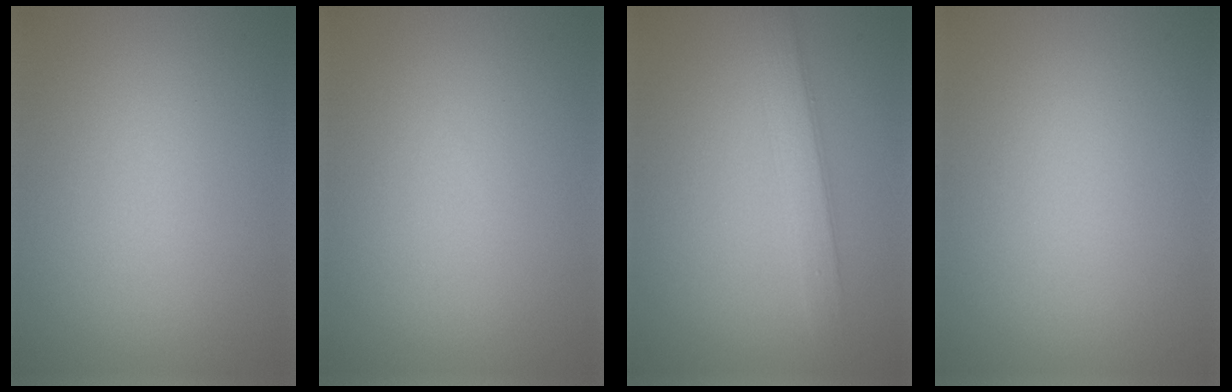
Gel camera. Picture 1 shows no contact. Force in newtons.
{"total": 0.0}
{"total": 3.0, "press": 3.0, "slide": 0.0}
{"total": 0.0}